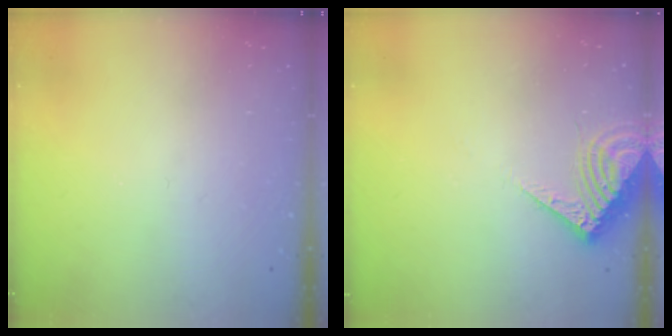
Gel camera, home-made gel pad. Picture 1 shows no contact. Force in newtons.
{"total": 7.5, "press": 7.5, "slide": 0.8}